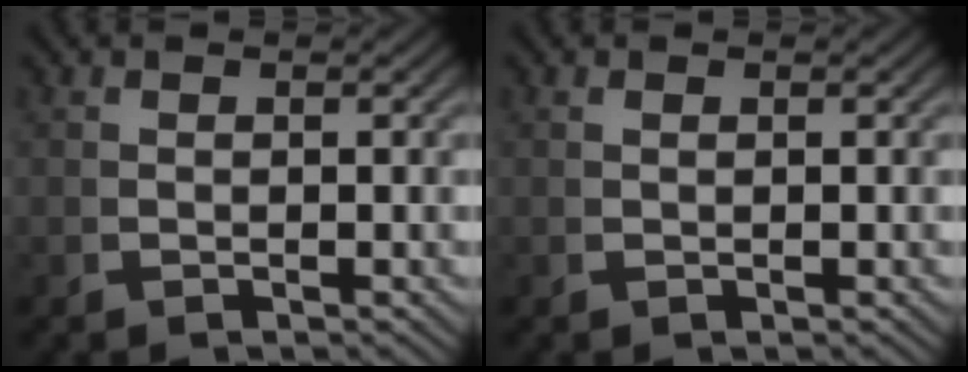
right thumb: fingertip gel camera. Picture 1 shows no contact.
{"total": 0.0}